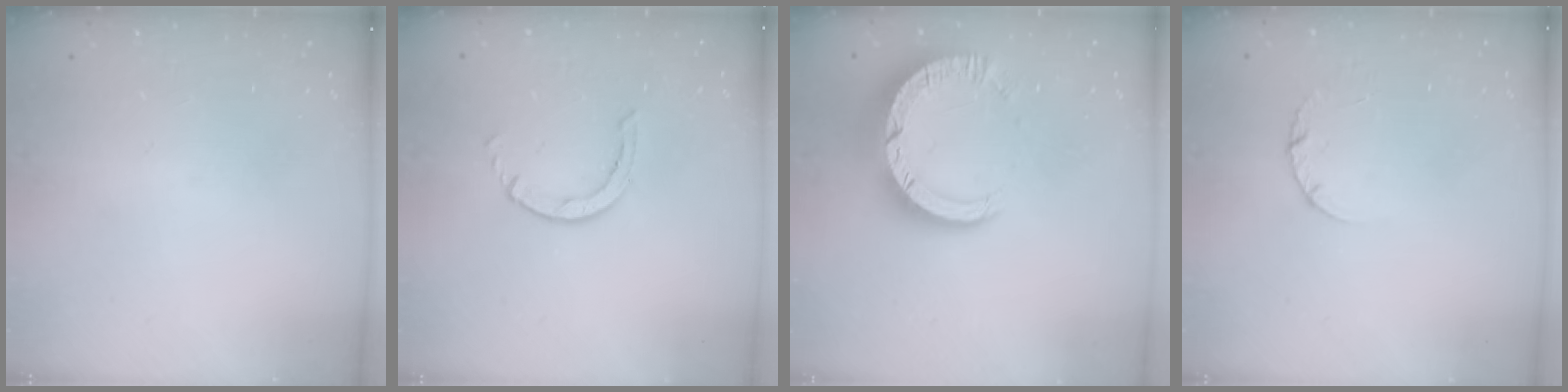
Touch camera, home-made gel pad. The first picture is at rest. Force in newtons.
{"total": 0.8, "press": 0.7, "slide": 0.2}
{"total": 10.4, "press": 10.4, "slide": 1.1}
{"total": 2.6, "press": 2.6, "slide": 0.3}